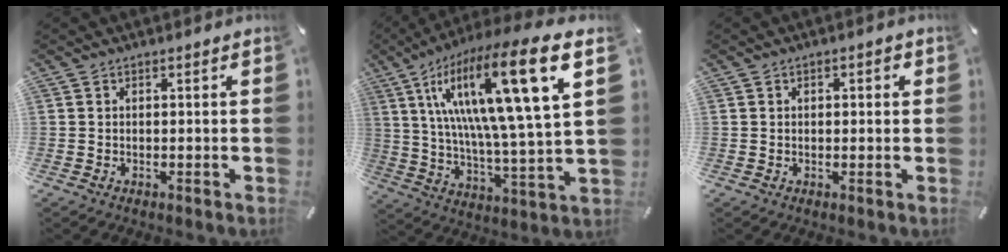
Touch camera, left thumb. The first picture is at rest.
{"total": 24.6, "force": [11.8, 4.5, 21.1], "torque": [-0.395, -0.079, 0.174]}
{"total": 1.1, "force": [0.2, 0.9, 0.6], "torque": [-0.014, 0.007, 0.001]}